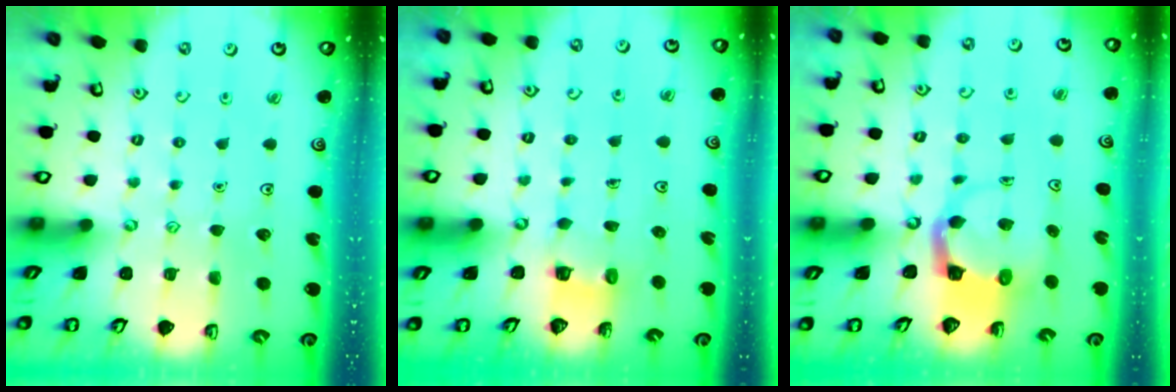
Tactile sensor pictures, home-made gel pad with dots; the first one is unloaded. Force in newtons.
{"total": 3.3, "press": 3.3, "slide": 0.3}
{"total": 3.6, "press": 3.6, "slide": 0.5}